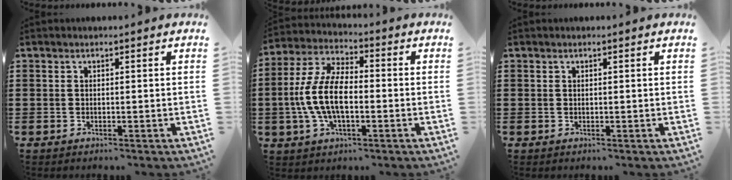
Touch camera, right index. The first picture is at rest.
{"total": 9.8, "force": [-1.8, 4.6, 8.4], "torque": [-0.202, -0.007, -0.040]}
{"total": 0.0}